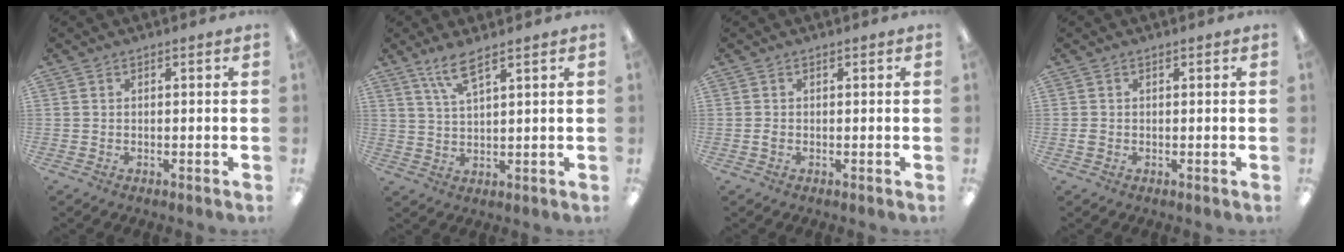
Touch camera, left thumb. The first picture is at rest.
{"total": 6.4, "force": [4.6, 1.2, 4.2], "torque": [-0.096, -0.009, 0.081]}
{"total": 0.9, "force": [-0.2, 0.7, 0.6], "torque": [-0.011, 0.003, -0.005]}
{"total": 1.2, "force": [0.0, 1.0, 0.7], "torque": [-0.014, 0.004, -0.001]}